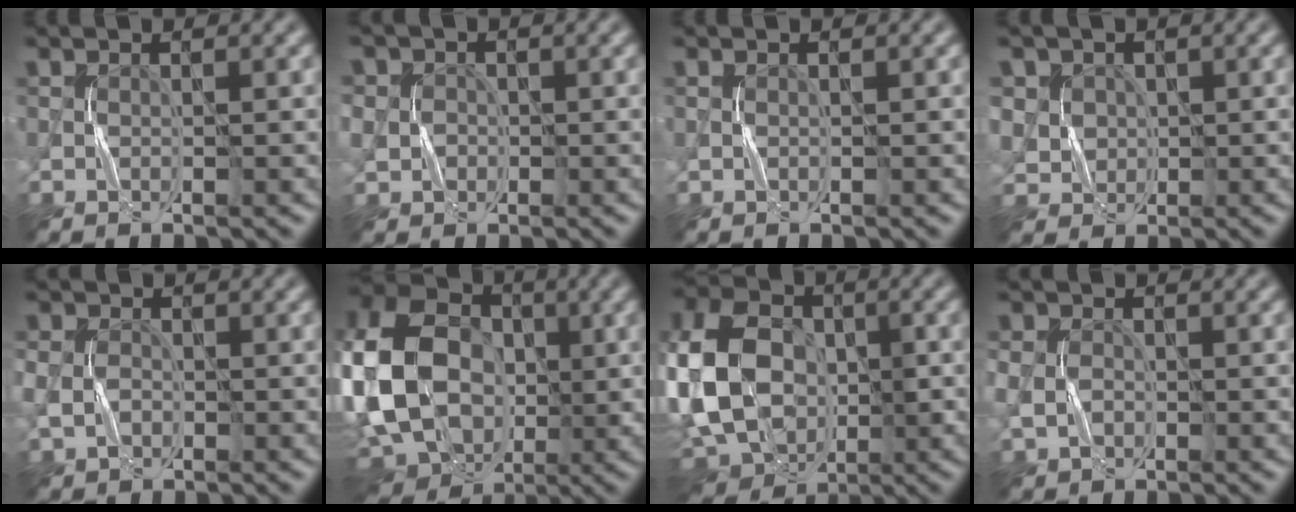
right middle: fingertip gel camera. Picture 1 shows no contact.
{"total": 2.9, "force": [0.0, 2.7, 0.9], "torque": [-0.008, 0.010, -0.010]}
{"total": 0.0}
{"total": 4.0, "force": [1.5, 3.6, 0.9], "torque": [-0.028, 0.018, 0.023]}
{"total": 2.3, "force": [-0.4, 2.0, 1.1], "torque": [-0.024, -0.001, -0.010]}
{"total": 18.3, "force": [-1.7, 13.9, 11.8], "torque": [-0.250, 0.025, -0.056]}
{"total": 15.4, "force": [-1.8, 11.1, 10.5], "torque": [-0.213, 0.005, -0.027]}
{"total": 2.5, "force": [-0.3, 2.2, 1.2], "torque": [-0.022, -0.002, -0.007]}